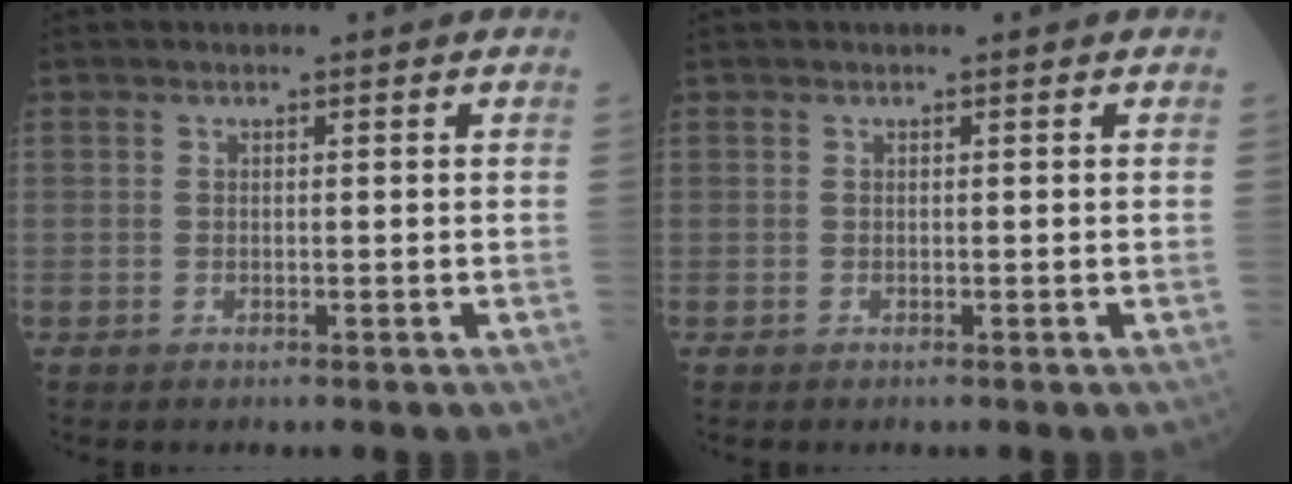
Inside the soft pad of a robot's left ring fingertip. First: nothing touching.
{"total": 0.0}